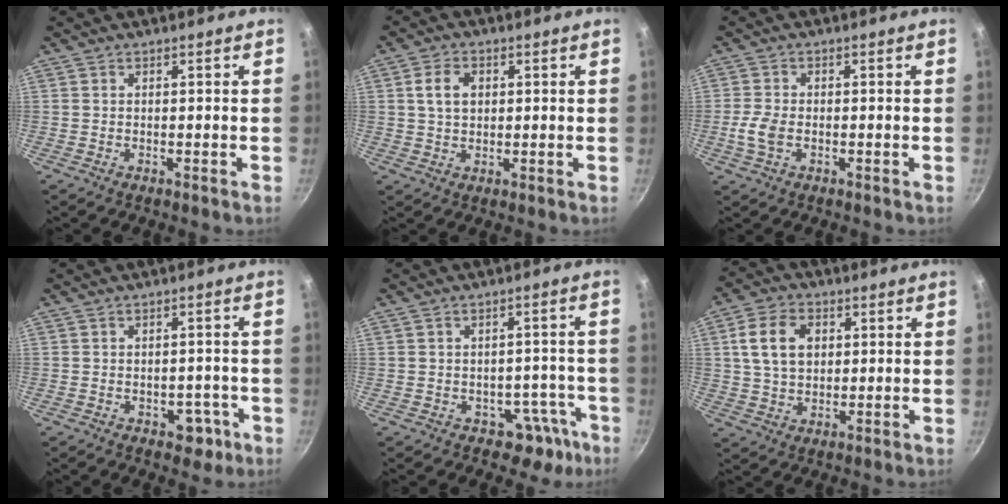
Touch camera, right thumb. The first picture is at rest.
{"total": 5.3, "force": [1.1, 3.7, 3.5], "torque": [-0.049, 0.003, 0.018]}
{"total": 4.4, "force": [-1.0, 2.7, 3.3], "torque": [-0.073, 0.006, -0.022]}
{"total": 4.7, "force": [-2.0, 3.2, 2.8], "torque": [-0.012, 0.019, -0.013]}
{"total": 7.0, "force": [-3.8, 5.2, 2.6], "torque": [0.030, 0.059, -0.025]}
{"total": 9.8, "force": [2.2, 6.9, 6.5], "torque": [-0.105, 0.006, 0.036]}